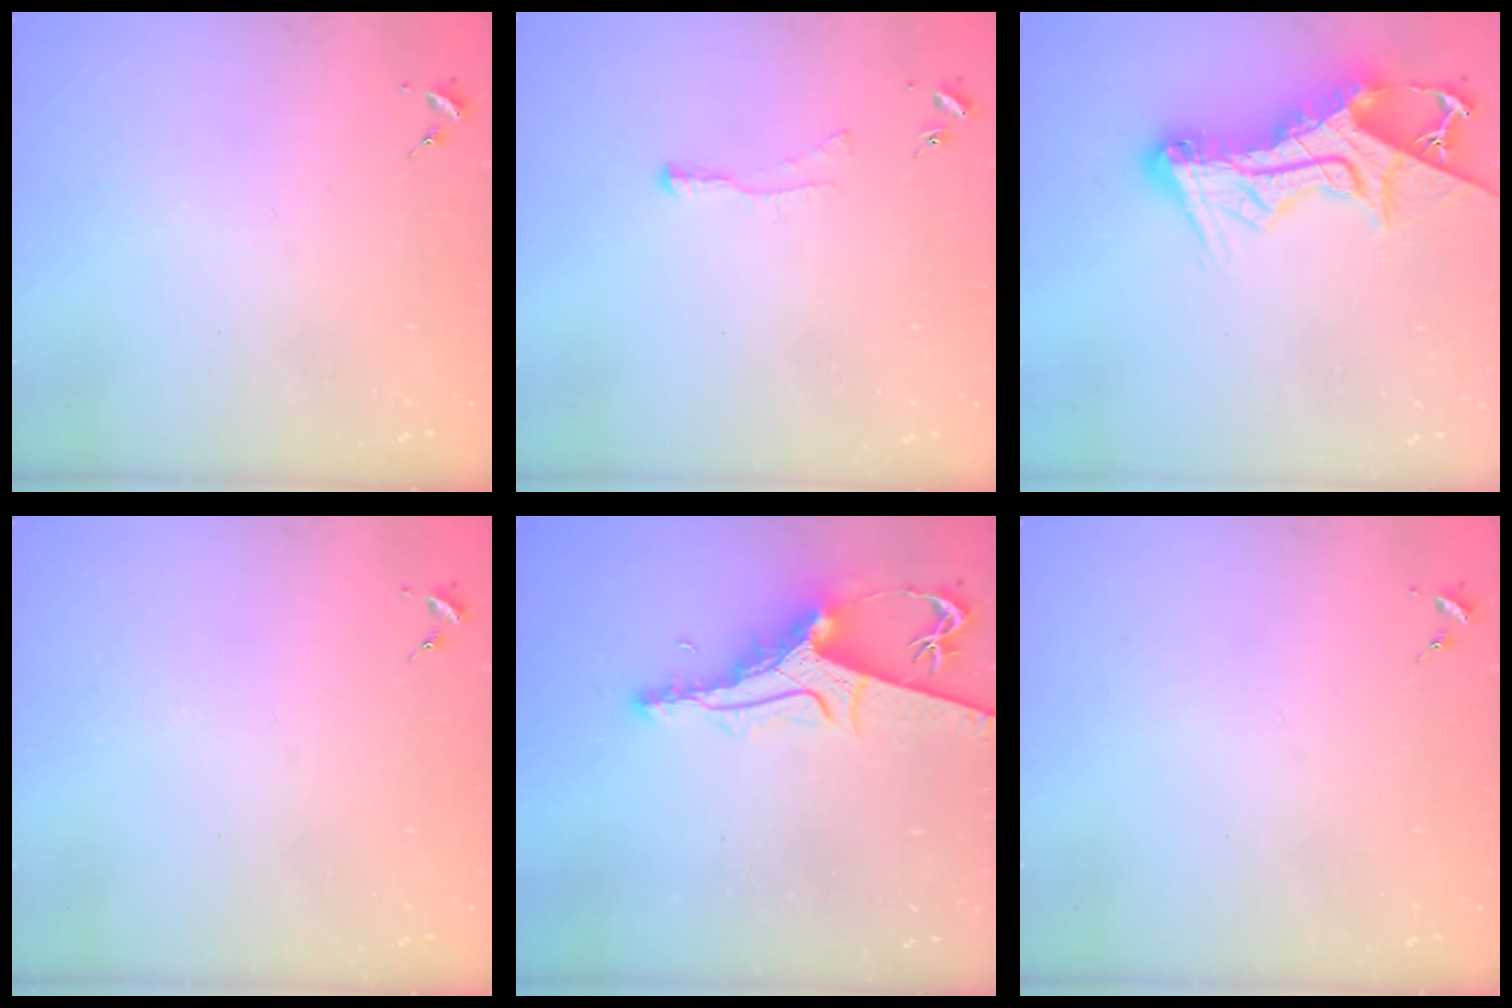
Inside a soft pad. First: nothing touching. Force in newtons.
{"total": 5.6, "press": 5.5, "slide": 0.7}
{"total": 17.8, "press": 17.7, "slide": 1.7}
{"total": 0.0}
{"total": 10.7, "press": 10.6, "slide": 1.0}
{"total": 0.0}